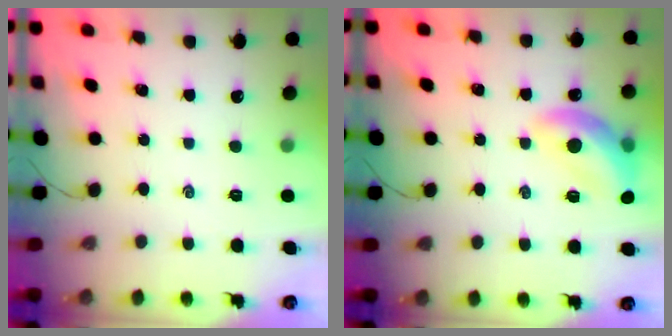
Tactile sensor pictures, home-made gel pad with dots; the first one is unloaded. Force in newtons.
{"total": 13.5, "press": 13.4, "slide": 1.8}